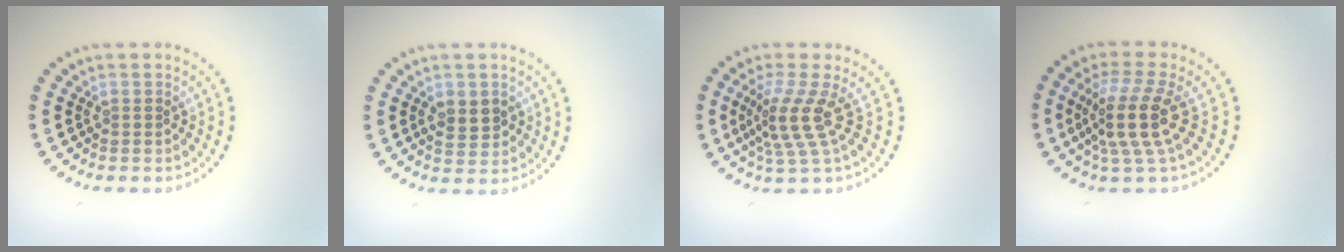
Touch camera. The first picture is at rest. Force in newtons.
{"total": 2.3, "press": 2.3, "slide": 0.2}
{"total": 3.6, "press": 2.6, "slide": 2.5}
{"total": 4.5, "press": 3.3, "slide": 3.0}